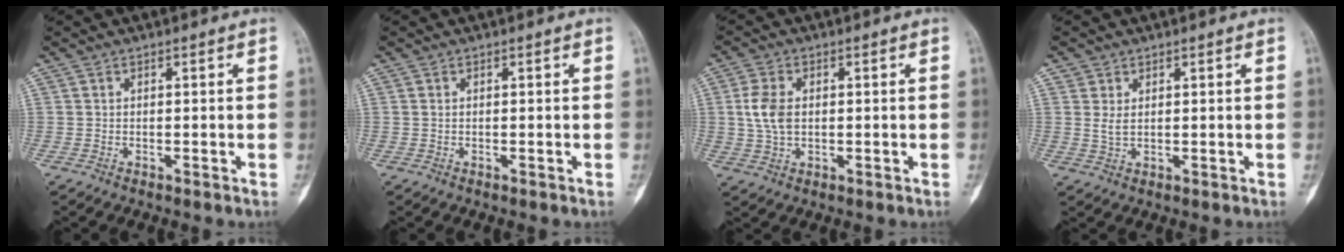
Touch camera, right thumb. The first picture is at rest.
{"total": 0.0}
{"total": 6.0, "force": [0.6, 3.8, 4.6], "torque": [-0.098, 0.004, 0.012]}
{"total": 2.3, "force": [0.8, 1.7, 1.4], "torque": [-0.022, -0.004, 0.018]}